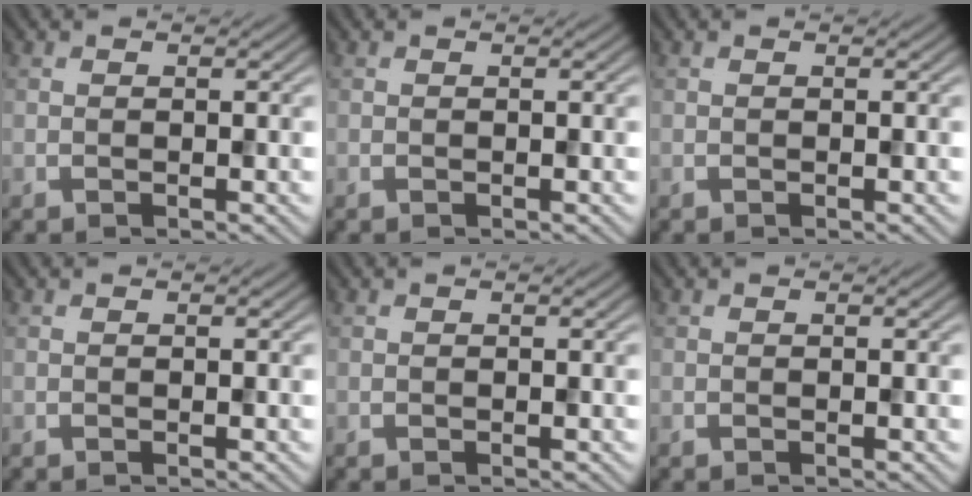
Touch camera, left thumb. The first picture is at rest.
{"total": 0.0}
{"total": 0.0}
{"total": 0.0}
{"total": 0.0}
{"total": 0.0}